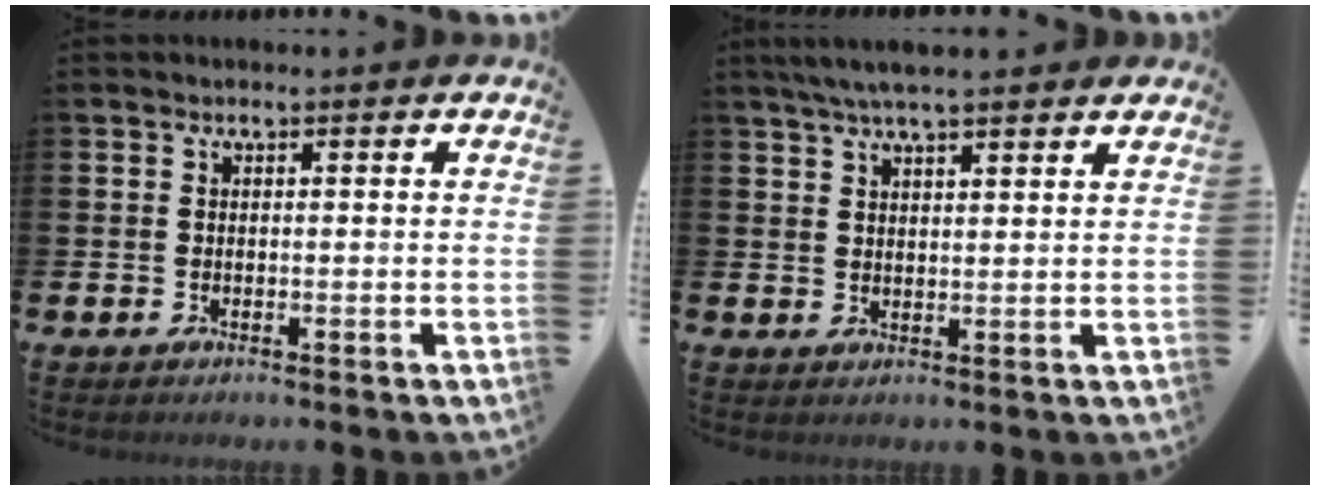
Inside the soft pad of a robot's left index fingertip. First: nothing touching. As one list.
[{"total": 5.1, "force": [4.5, 0.7, 2.4], "torque": [-0.054, -0.005, 0.081]}]